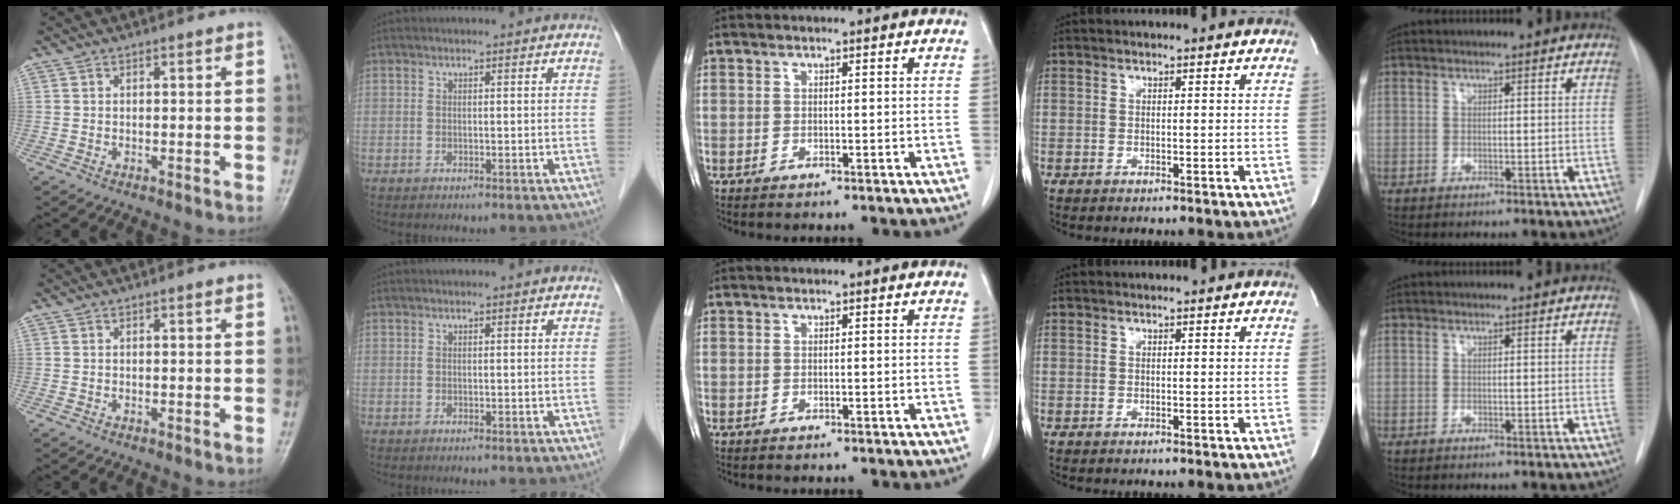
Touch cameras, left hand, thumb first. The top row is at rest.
{}